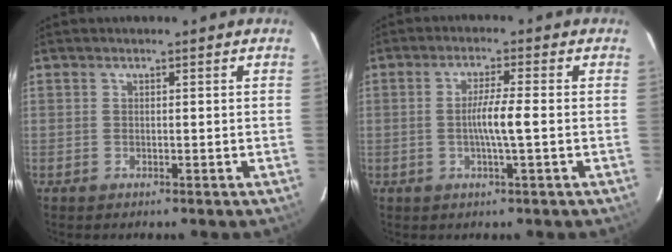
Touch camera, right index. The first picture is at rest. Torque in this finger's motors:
{"motor_torque": [0.90, 0.00, 0.41, 0.09]}